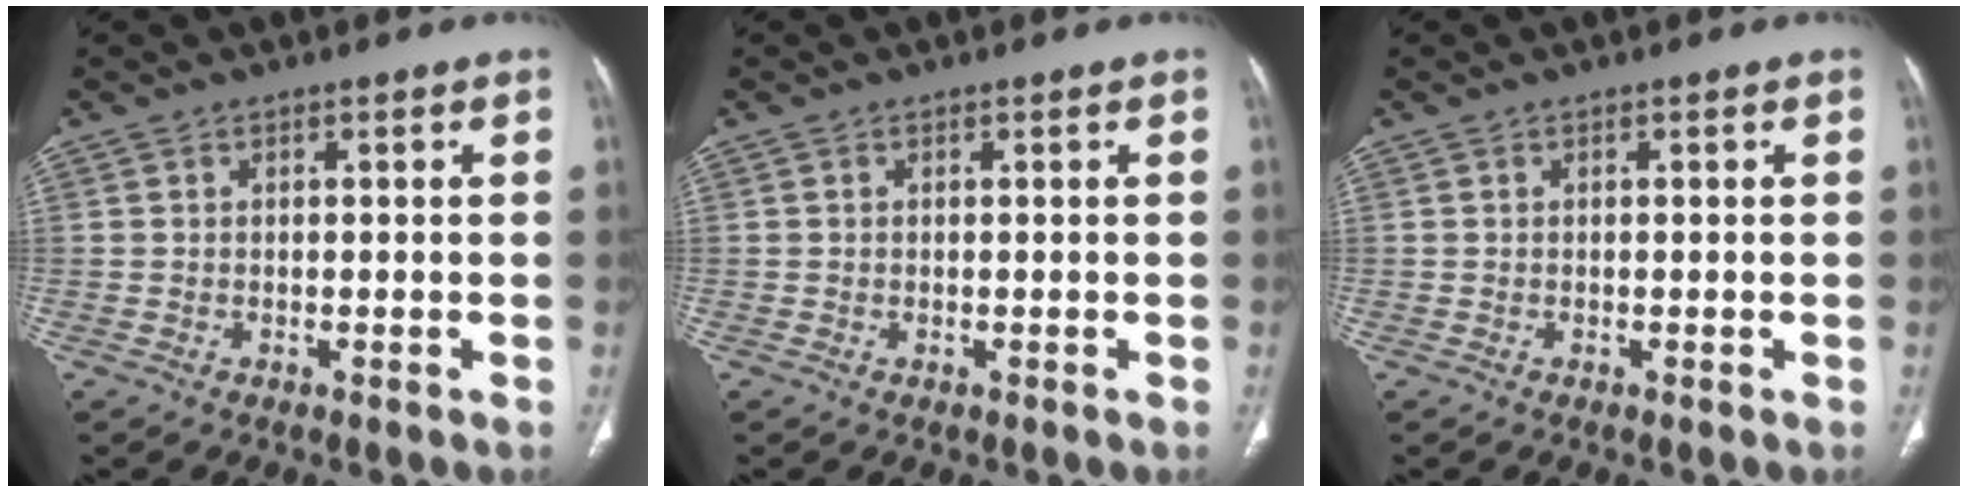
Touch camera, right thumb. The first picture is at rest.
{"total": 0.0}
{"total": 0.0}